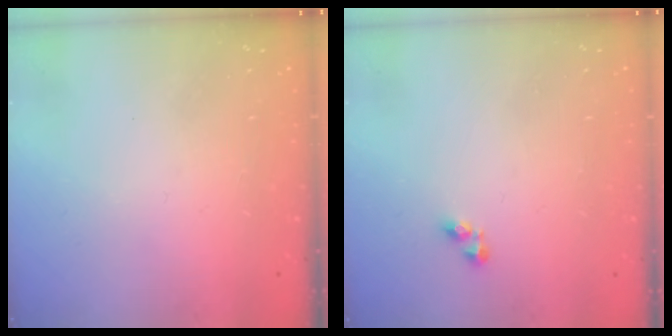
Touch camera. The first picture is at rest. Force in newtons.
{"total": 4.4, "press": 4.3, "slide": 0.7}